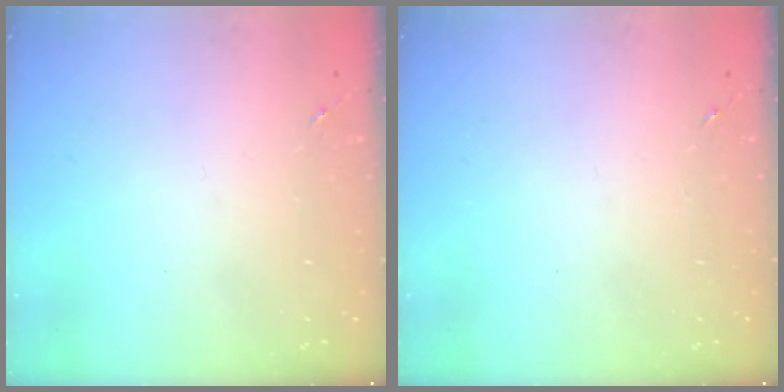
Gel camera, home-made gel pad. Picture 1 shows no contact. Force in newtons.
{"total": 0.0}